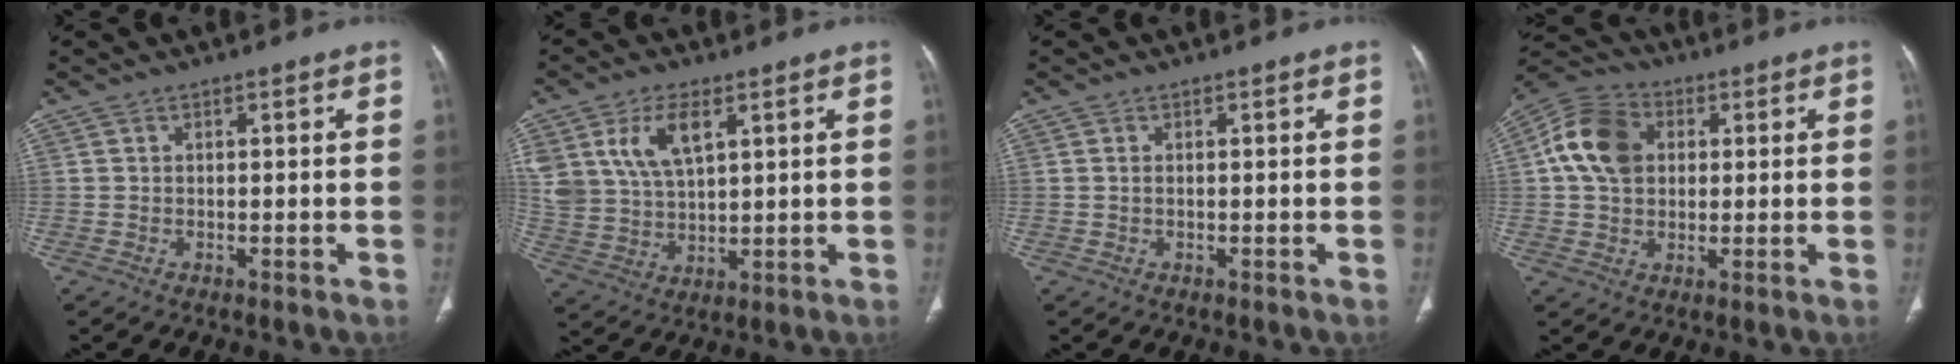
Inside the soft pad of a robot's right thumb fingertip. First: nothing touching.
{"total": 11.6, "force": [5.1, 6.4, 8.3], "torque": [-0.160, -0.012, 0.111]}
{"total": 0.5, "force": [0.0, 0.3, 0.4], "torque": [-0.013, 0.002, 0.003]}
{"total": 11.8, "force": [2.1, 8.9, 7.4], "torque": [-0.125, 0.014, 0.029]}